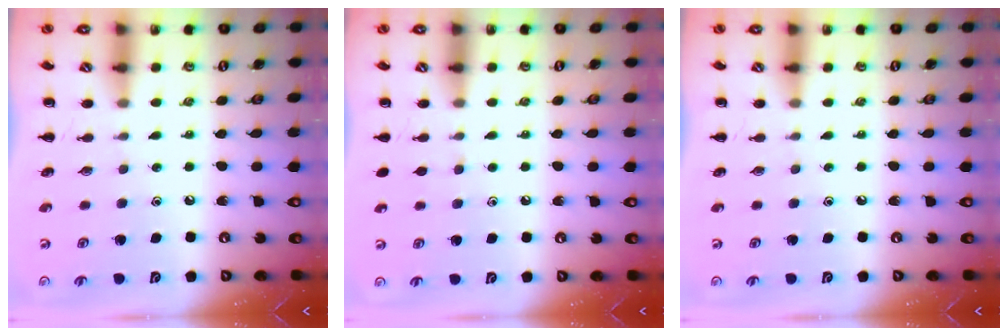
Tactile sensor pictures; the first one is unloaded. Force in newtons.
{"total": 3.2, "press": 2.9, "slide": 1.3}
{"total": 0.0}